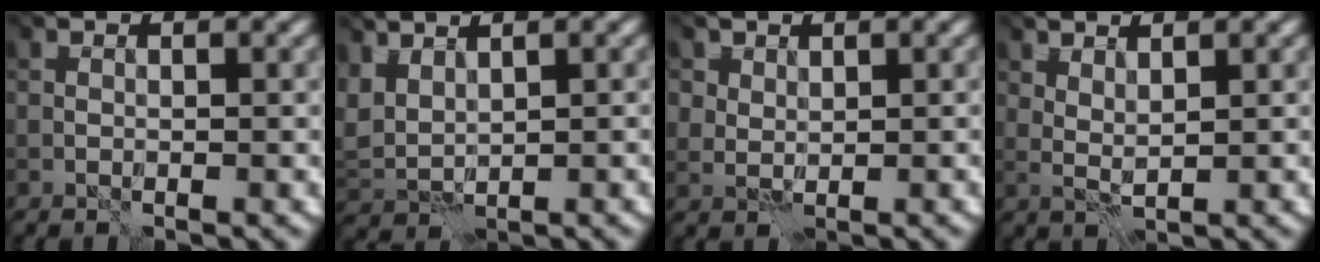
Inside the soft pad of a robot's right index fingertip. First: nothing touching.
{"total": 2.3, "force": [1.8, 1.1, 0.9], "torque": [-0.031, 0.003, 0.040]}
{"total": 2.2, "force": [1.8, 1.2, 0.2], "torque": [-0.009, -0.010, 0.041]}
{"total": 1.5, "force": [1.5, -0.1, 0.4], "torque": [-0.015, -0.003, 0.031]}